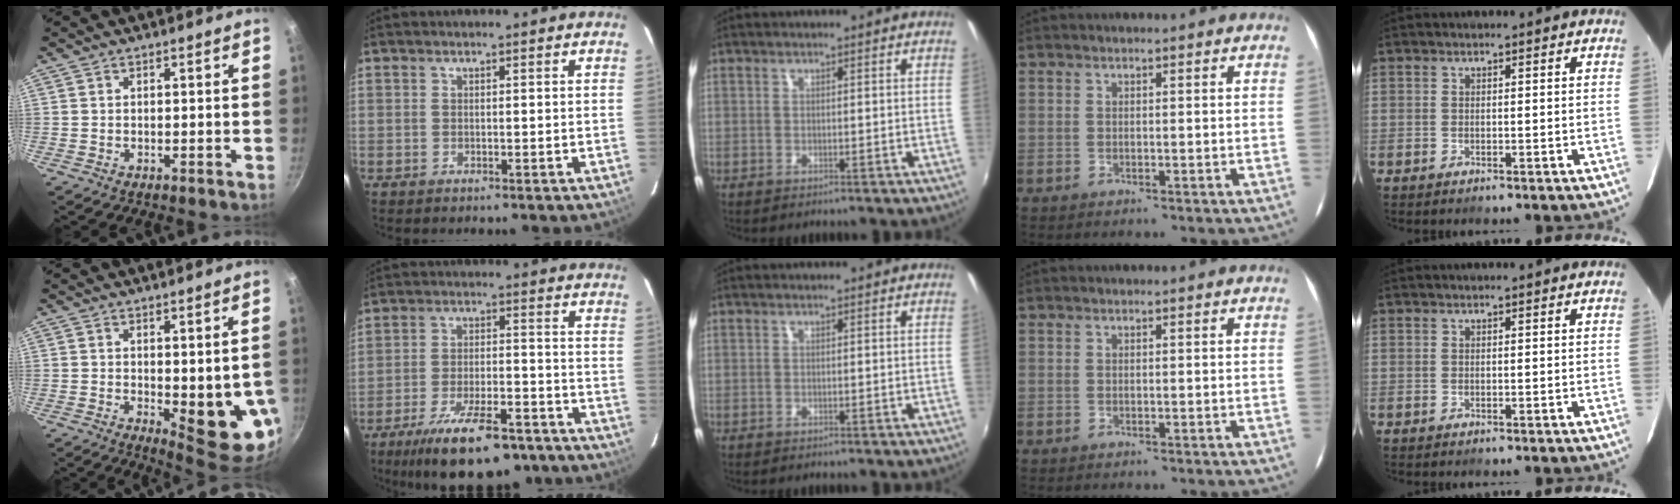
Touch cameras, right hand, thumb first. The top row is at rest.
{"thumb": {"total": 11.5, "force": [-0.7, 4.0, 10.7], "torque": [-0.107, -0.021, 0.002]}, "index": {"total": 17.9, "force": [-12.7, 6.4, 10.9], "torque": [-0.203, -0.020, -0.188]}}